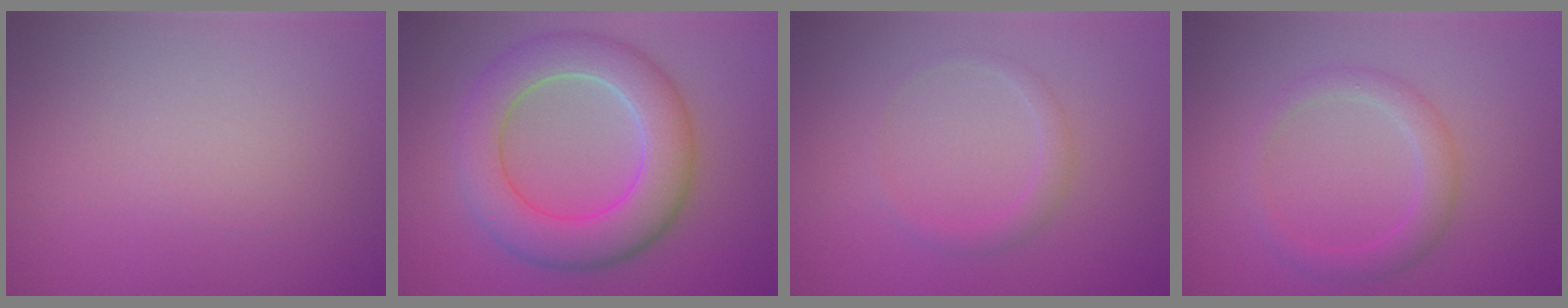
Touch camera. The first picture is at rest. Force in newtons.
{"total": 7.6, "press": 7.6, "slide": 0.5}
{"total": 1.4, "press": 1.4, "slide": 0.1}
{"total": 2.3, "press": 2.3, "slide": 0.1}